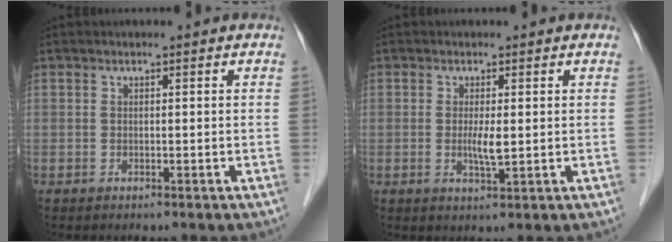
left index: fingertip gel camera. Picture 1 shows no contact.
{"total": 2.6, "force": [-0.1, 0.3, 2.6], "torque": [-0.052, -0.009, 0.000]}